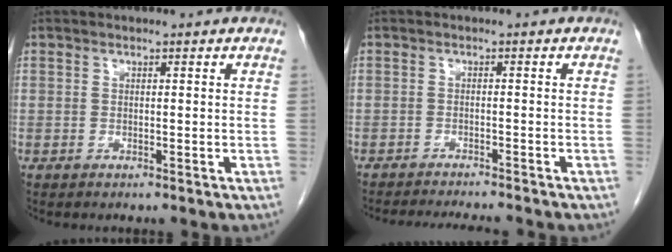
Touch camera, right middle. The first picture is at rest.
{"total": 8.2, "force": [-7.7, 0.5, 3.0], "torque": [-0.039, -0.014, -0.108]}